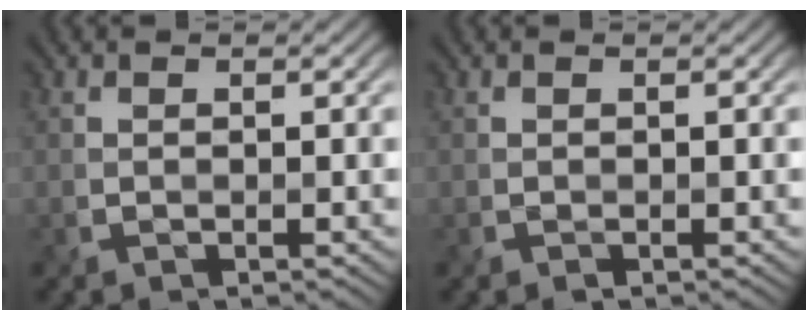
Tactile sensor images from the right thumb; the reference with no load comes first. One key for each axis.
{"total": 0.0}